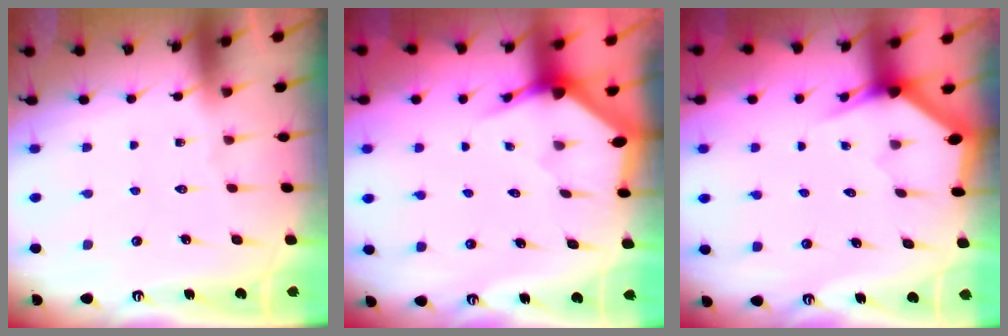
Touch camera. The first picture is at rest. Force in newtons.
{"total": 2.9, "press": 2.9, "slide": 0.2}
{"total": 3.2, "press": 3.2, "slide": 0.1}